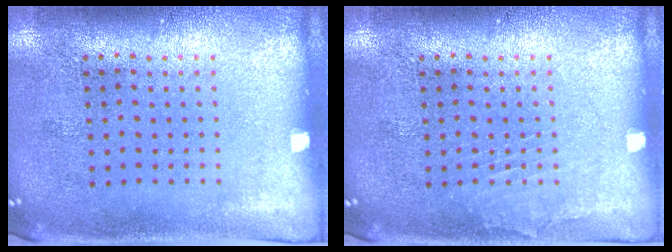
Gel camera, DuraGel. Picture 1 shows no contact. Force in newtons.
{"total": 0.7, "press": 0.7, "slide": 0.1}